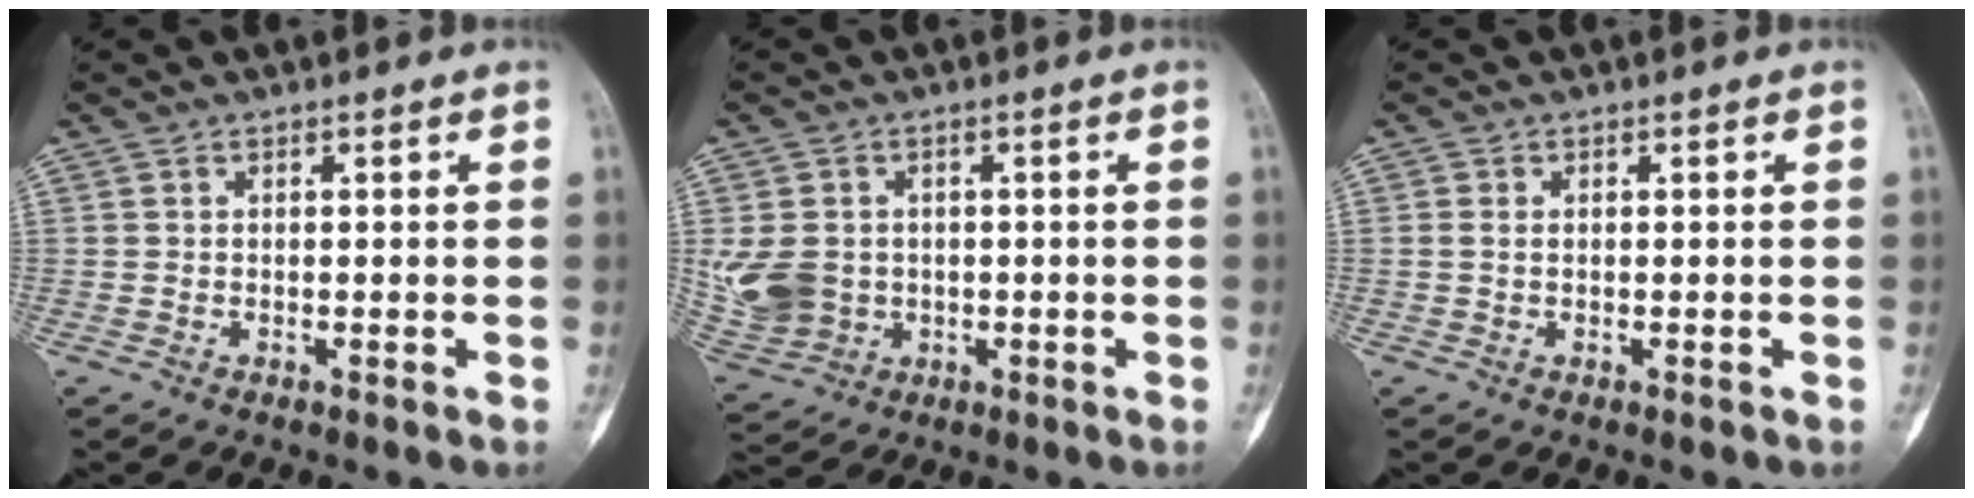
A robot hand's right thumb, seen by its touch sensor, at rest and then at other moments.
{"total": 9.0, "force": [-0.1, 7.5, 5.0], "torque": [-0.095, 0.001, 0.012]}
{"total": 0.9, "force": [0.0, 0.6, 0.7], "torque": [-0.015, -0.001, -0.001]}